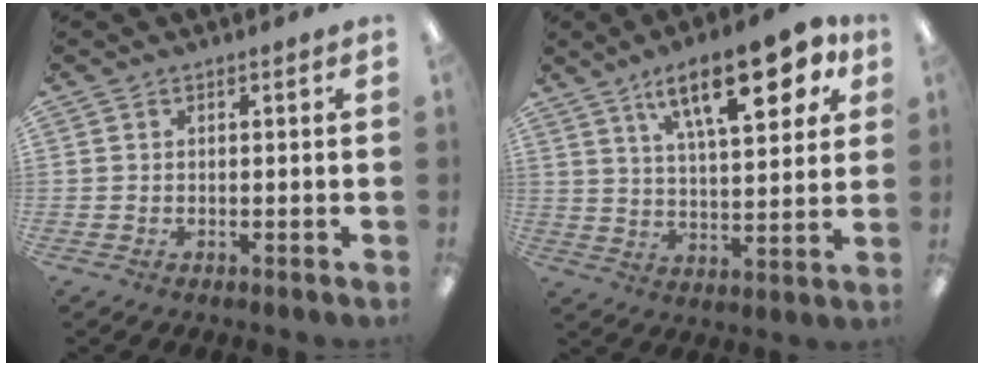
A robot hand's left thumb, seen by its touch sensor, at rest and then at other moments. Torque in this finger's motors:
{"motor_torque": [0.20, 1.09, 1.95, -0.82, 0.36]}